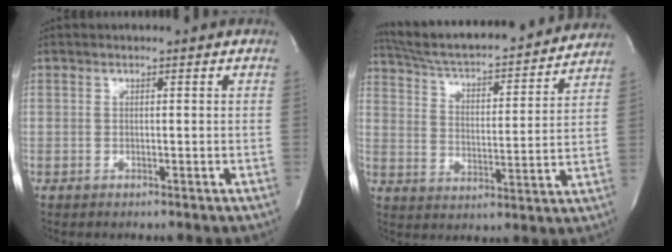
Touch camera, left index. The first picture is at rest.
{"total": 24.0, "force": [22.0, 3.3, 8.9], "torque": [-0.147, -0.009, 0.308]}